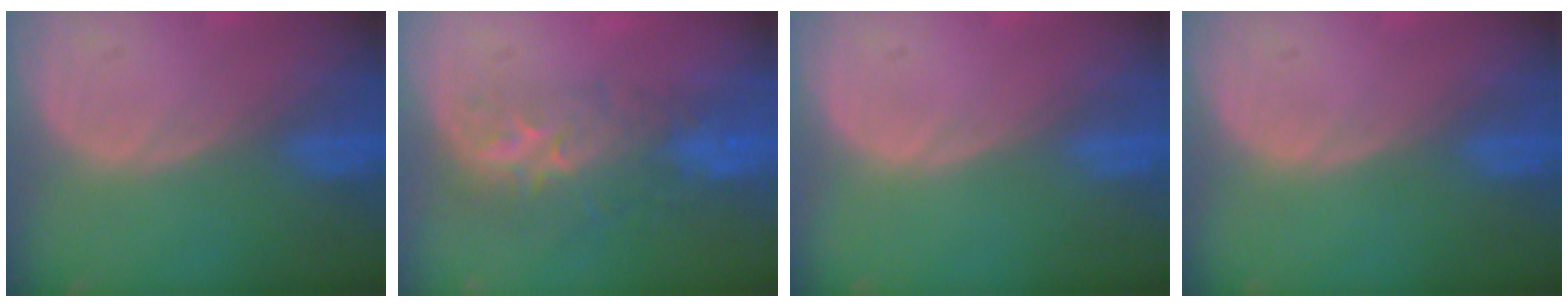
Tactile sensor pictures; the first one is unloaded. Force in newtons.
{"total": 8.7, "press": 7.2, "slide": 5.0}
{"total": 0.0}
{"total": 0.0}